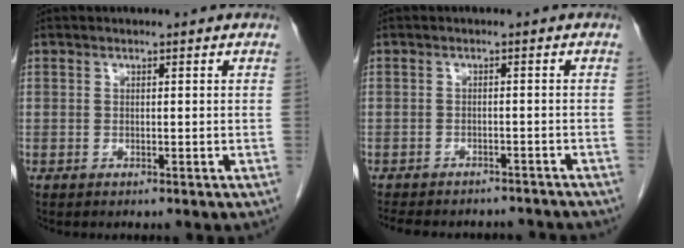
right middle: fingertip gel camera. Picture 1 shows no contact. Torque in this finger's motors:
{"motor_torque": [1.09, -1.05, 0.08, 0.07]}